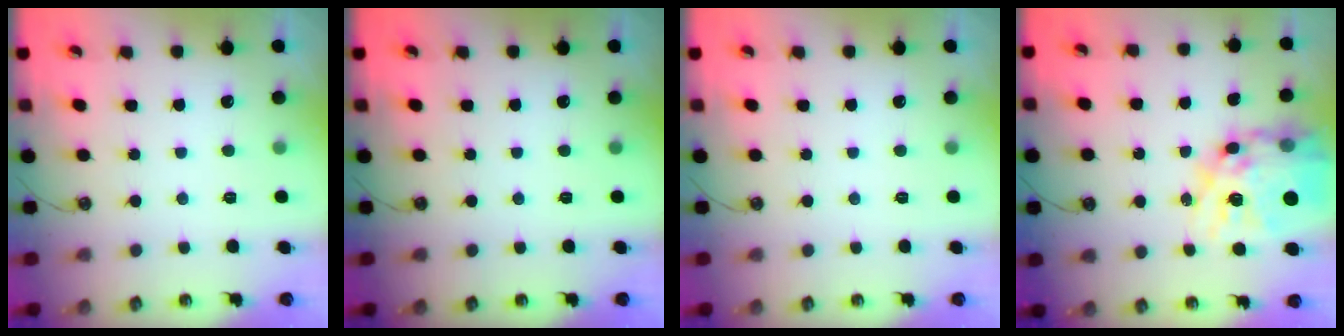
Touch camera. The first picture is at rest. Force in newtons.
{"total": 0.0}
{"total": 0.0}
{"total": 23.3, "press": 23.2, "slide": 2.1}